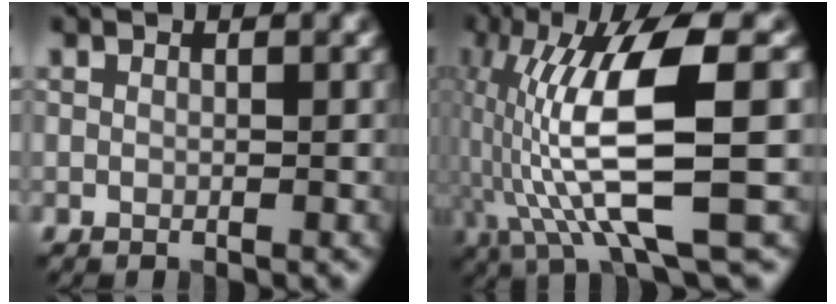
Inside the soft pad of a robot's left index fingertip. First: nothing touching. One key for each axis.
{"total": 12.3, "fx": -1.8, "fy": 2.3, "fz": 11.9, "tx": -0.225, "ty": 0.016, "tz": -0.028}